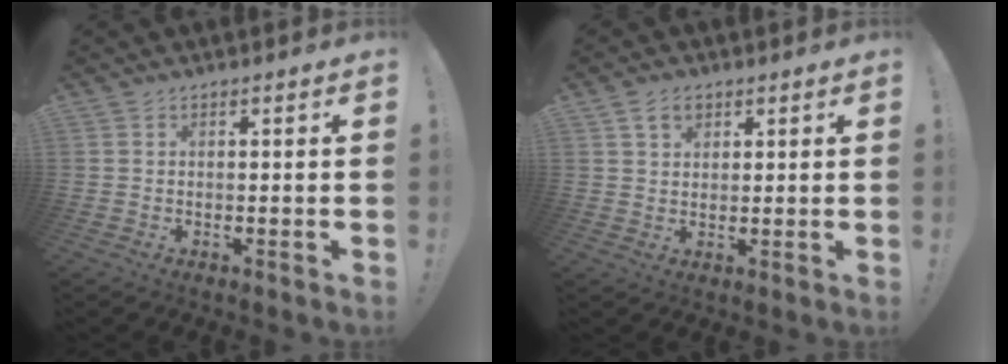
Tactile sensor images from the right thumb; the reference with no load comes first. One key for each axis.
{"total": 4.9, "fx": 2.9, "fy": 3.4, "fz": 2.2, "tx": -0.031, "ty": -0.004, "tz": 0.052}